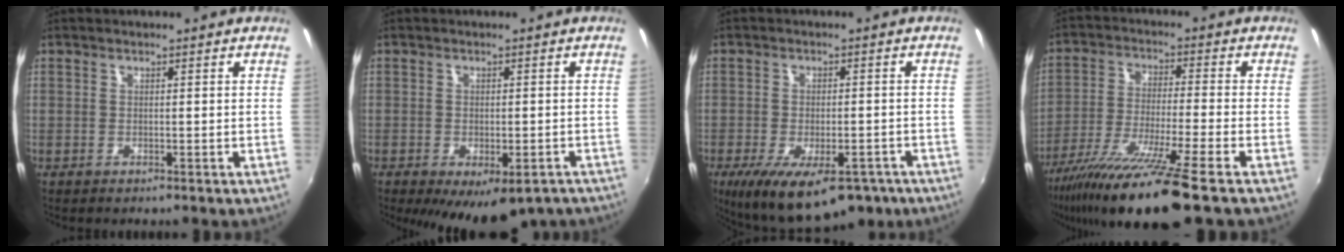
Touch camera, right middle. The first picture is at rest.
{"total": 12.2, "force": [-7.6, 5.8, 7.6], "torque": [-0.134, -0.033, -0.093]}
{"total": 17.3, "force": [-10.5, 7.5, 11.5], "torque": [-0.214, -0.041, -0.150]}
{"total": 17.1, "force": [-12.4, -0.4, 11.8], "torque": [-0.234, -0.052, -0.216]}